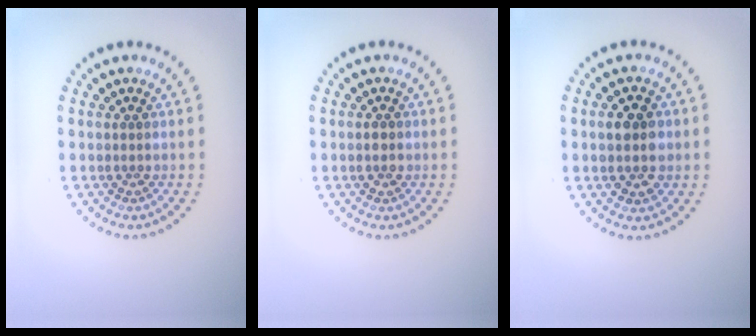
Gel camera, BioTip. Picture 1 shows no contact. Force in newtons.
{"total": 1.6, "press": 1.6, "slide": 0.1}
{"total": 3.7, "press": 3.7, "slide": 0.2}